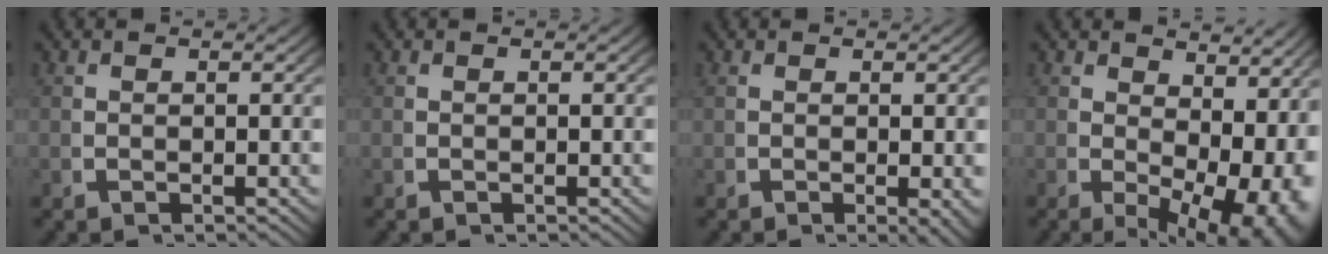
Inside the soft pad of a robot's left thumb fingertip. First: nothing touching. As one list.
[{"total": 0.0}, {"total": 1.6, "force": [-0.2, 0.3, 1.6], "torque": [-0.022, -0.008, 0.003]}, {"total": 8.1, "force": [-0.4, 4.9, 6.4], "torque": [-0.098, -0.043, 0.018]}]